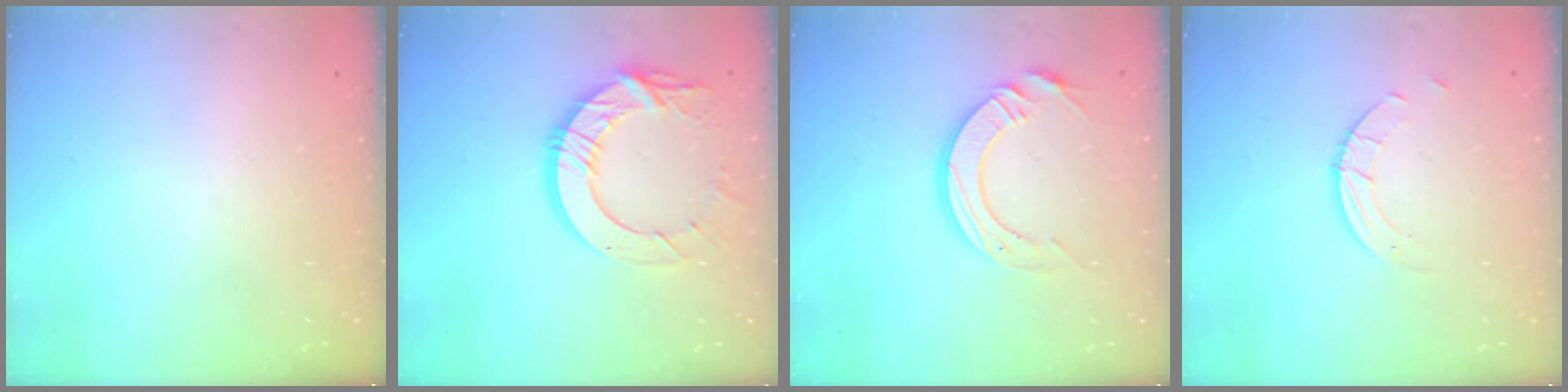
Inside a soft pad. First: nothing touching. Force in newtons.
{"total": 14.5, "press": 14.5, "slide": 1.3}
{"total": 12.8, "press": 12.7, "slide": 1.2}
{"total": 2.5, "press": 2.5, "slide": 0.2}